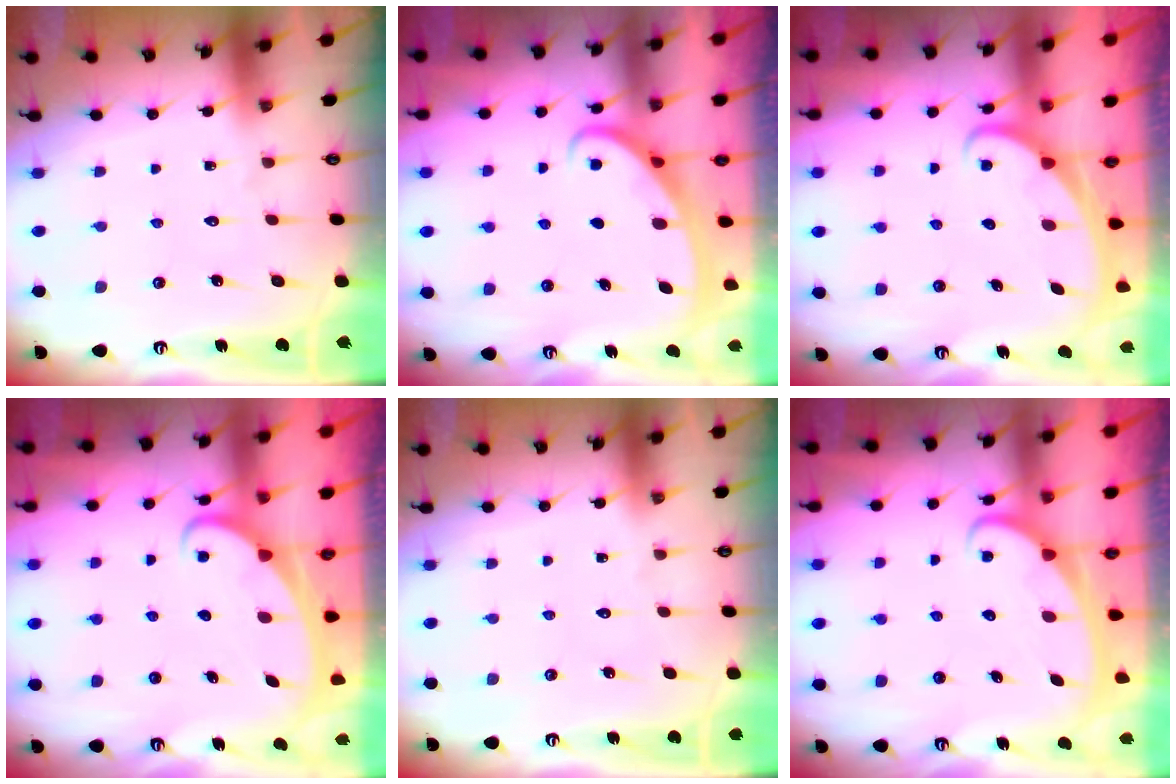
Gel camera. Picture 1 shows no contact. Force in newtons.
{"total": 2.5, "press": 2.5, "slide": 0.4}
{"total": 1.7, "press": 1.7, "slide": 0.1}
{"total": 2.4, "press": 2.3, "slide": 0.3}
{"total": 0.0}
{"total": 2.5, "press": 2.5, "slide": 0.4}